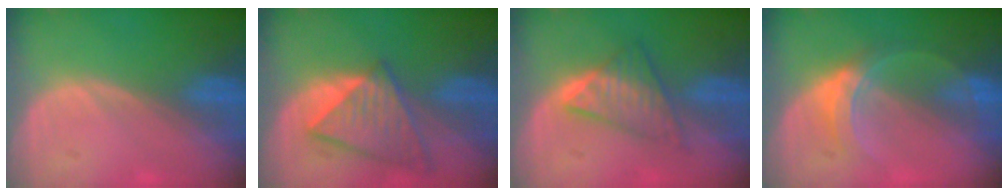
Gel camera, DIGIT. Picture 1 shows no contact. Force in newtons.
{"total": 8.0, "press": 7.2, "slide": 3.6}
{"total": 5.8, "press": 5.8, "slide": 0.7}
{"total": 5.1, "press": 4.9, "slide": 1.5}